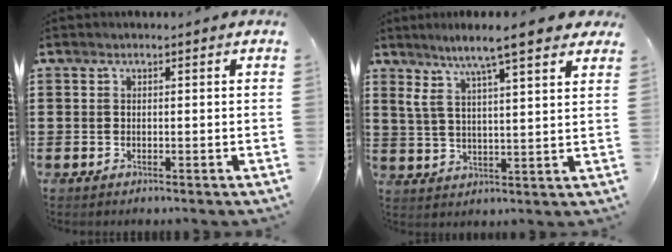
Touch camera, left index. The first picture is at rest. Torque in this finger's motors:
{"motor_torque": [2.14, 0.00, 0.46, 0.21]}